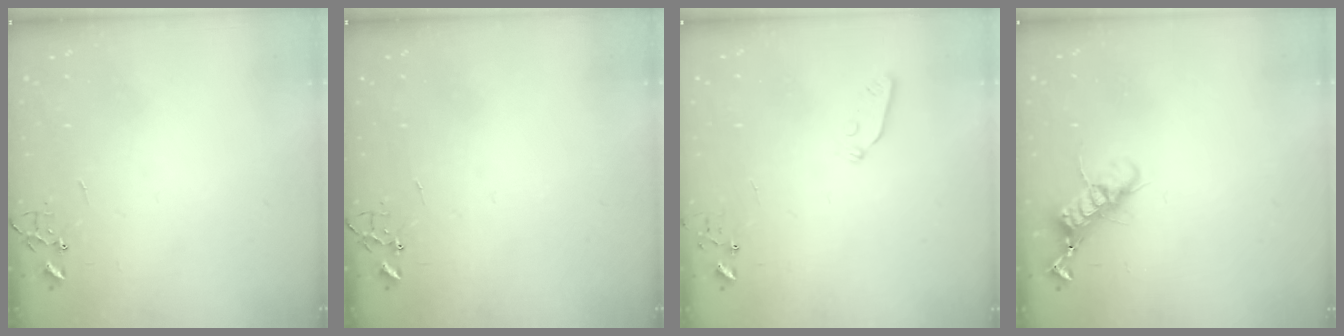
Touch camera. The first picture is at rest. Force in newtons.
{"total": 0.0}
{"total": 3.7, "press": 3.7, "slide": 0.4}
{"total": 11.9, "press": 11.8, "slide": 0.9}